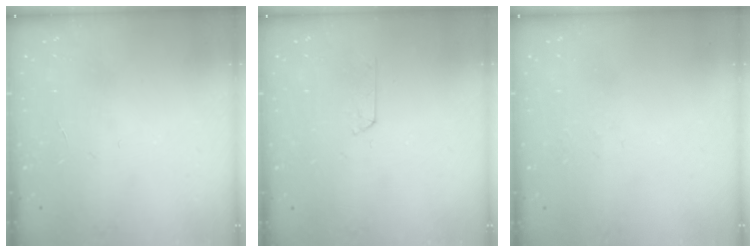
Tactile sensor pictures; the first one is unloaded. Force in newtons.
{"total": 2.8, "press": 2.8, "slide": 0.3}
{"total": 2.7, "press": 2.7, "slide": 0.4}